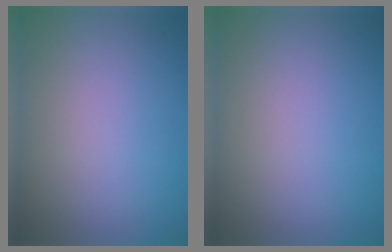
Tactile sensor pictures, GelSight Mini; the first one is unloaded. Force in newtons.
{"total": 0.0}